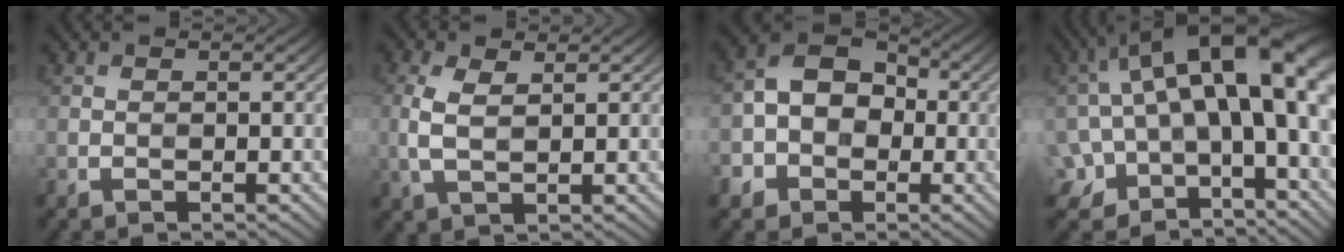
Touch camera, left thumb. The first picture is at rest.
{"total": 3.9, "force": [1.0, 1.9, 3.3], "torque": [-0.088, 0.002, 0.021]}
{"total": 8.2, "force": [-1.7, 6.8, 4.2], "torque": [-0.072, -0.007, -0.045]}
{"total": 19.7, "force": [-0.3, 10.3, 16.8], "torque": [-0.266, -0.004, 0.001]}